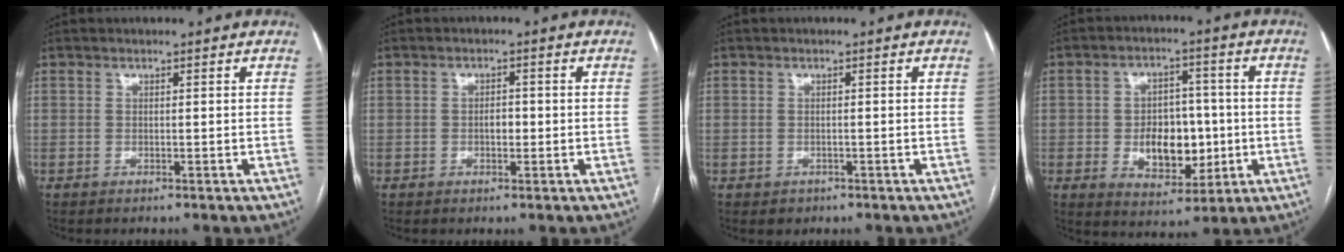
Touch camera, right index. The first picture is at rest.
{"total": 2.0, "force": [-0.4, 1.1, 1.7], "torque": [-0.025, 0.004, -0.005]}
{"total": 1.4, "force": [-0.7, 1.2, 0.3], "torque": [-0.003, 0.003, -0.004]}
{"total": 9.7, "force": [-1.3, 6.0, 7.6], "torque": [-0.122, 0.013, -0.010]}